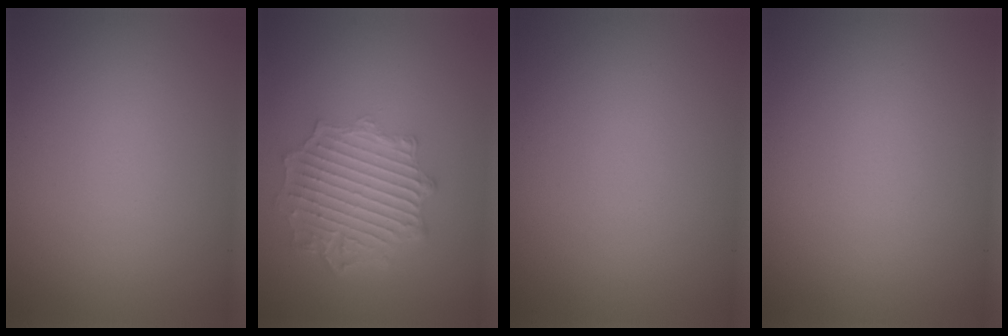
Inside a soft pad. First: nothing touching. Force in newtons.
{"total": 6.3, "press": 4.7, "slide": 4.2}
{"total": 0.0}
{"total": 0.0}